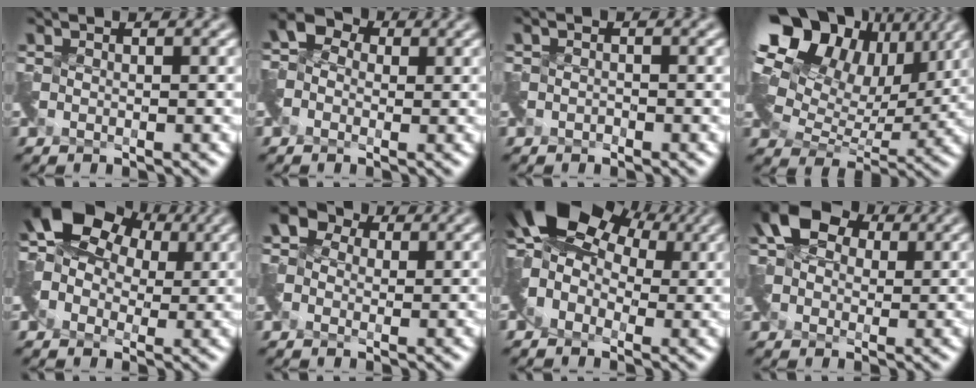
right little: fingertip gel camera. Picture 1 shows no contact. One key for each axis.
{"total": 2.7, "fx": -0.6, "fy": 2.4, "fz": 1.1, "tx": -0.028, "ty": 0.001, "tz": -0.015}
{"total": 0.8, "fx": -0.6, "fy": 0.3, "fz": -0.3, "tx": 0.007, "ty": -0.006, "tz": -0.012}
{"total": 14.1, "fx": 7.6, "fy": 8.6, "fz": 8.2, "tx": -0.179, "ty": 0.044, "tz": 0.122}
{"total": 8.3, "fx": 2.7, "fy": 5.9, "fz": 5.3, "tx": -0.101, "ty": 0.014, "tz": 0.038}
{"total": 3.1, "fx": -0.1, "fy": 2.8, "fz": 1.3, "tx": -0.035, "ty": 0.005, "tz": -0.003}
{"total": 9.4, "fx": 3.3, "fy": 6.1, "fz": 6.3, "tx": -0.112, "ty": 0.016, "tz": 0.045}
{"total": 5.7, "fx": 0.9, "fy": 4.5, "fz": 3.4, "tx": -0.063, "ty": 0.015, "tz": 0.009}